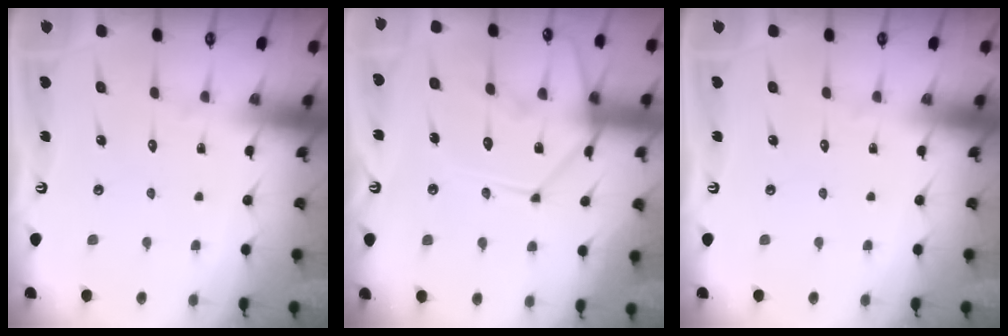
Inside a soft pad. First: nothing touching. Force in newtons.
{"total": 15.1, "press": 15.0, "slide": 1.3}
{"total": 0.0}